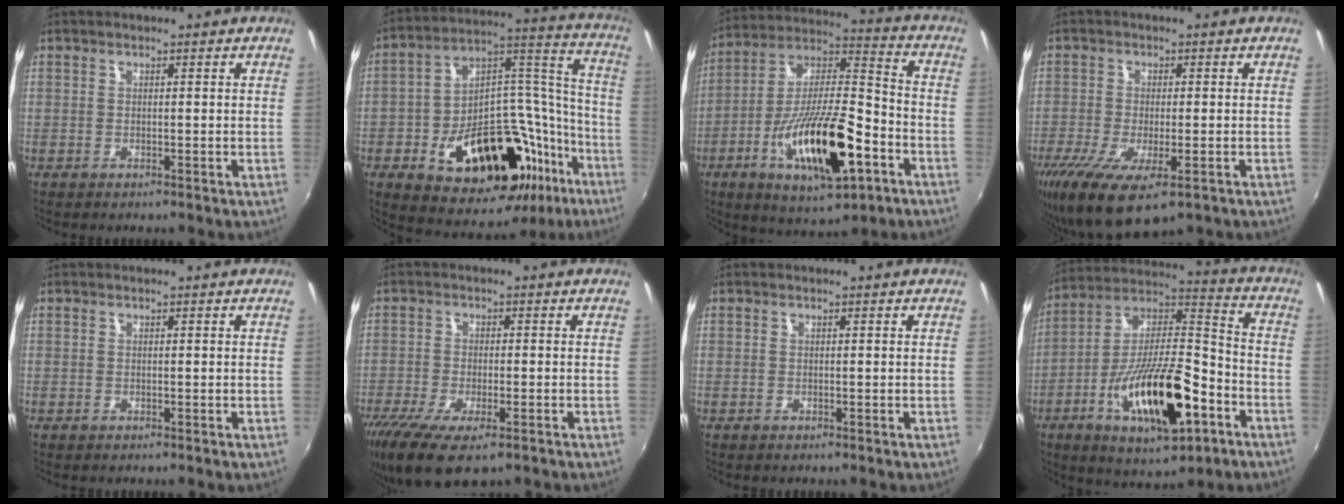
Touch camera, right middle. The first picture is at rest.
{"total": 30.8, "force": [-16.1, 17.1, 19.9], "torque": [-0.298, 0.061, -0.213]}
{"total": 20.6, "force": [-8.5, 6.8, 17.5], "torque": [-0.309, -0.004, -0.139]}
{"total": 11.5, "force": [-6.5, 3.9, 8.7], "torque": [-0.185, -0.051, -0.106]}
{"total": 0.0}
{"total": 12.0, "force": [-7.8, 4.3, 8.1], "torque": [-0.181, -0.048, -0.132]}
{"total": 0.0}
{"total": 21.2, "force": [-8.8, 7.4, 17.8], "torque": [-0.308, -0.002, -0.144]}